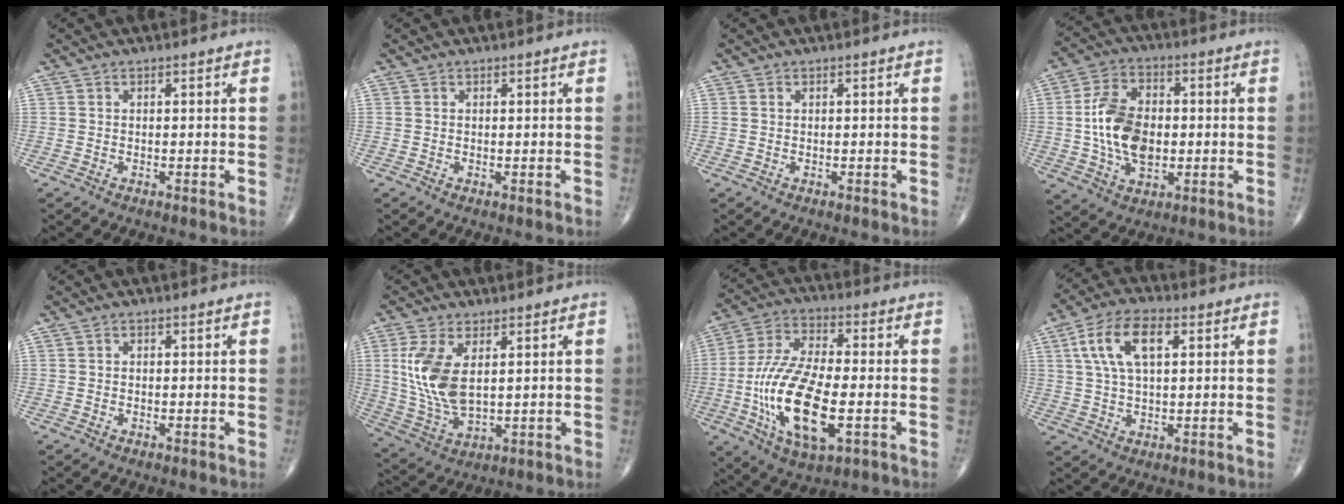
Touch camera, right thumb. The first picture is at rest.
{"total": 0.0}
{"total": 0.0}
{"total": 13.6, "force": [-0.4, 8.6, 10.5], "torque": [-0.180, 0.008, -0.006]}
{"total": 0.0}
{"total": 11.8, "force": [2.5, 6.0, 9.8], "torque": [-0.206, -0.014, 0.062]}
{"total": 18.9, "force": [-4.3, 7.5, 16.9], "torque": [-0.343, 0.007, -0.073]}
{"total": 10.8, "force": [3.3, 5.2, 8.9], "torque": [-0.171, 0.012, 0.059]}